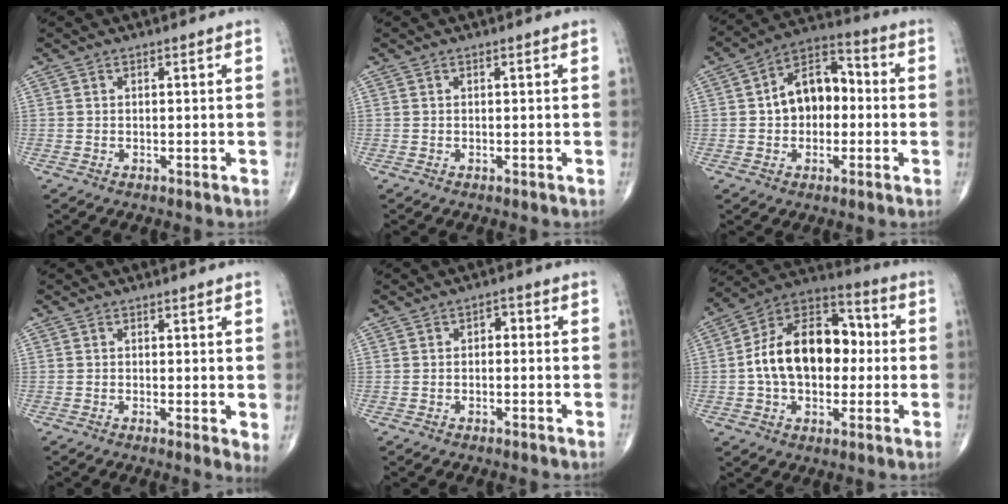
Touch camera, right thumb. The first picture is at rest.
{"total": 0.0}
{"total": 12.0, "force": [0.0, 8.1, 8.8], "torque": [-0.109, 0.036, -0.013]}
{"total": 2.8, "force": [0.2, 0.8, 2.7], "torque": [-0.041, -0.010, -0.001]}
{"total": 2.0, "force": [0.0, 1.4, 1.5], "torque": [-0.009, 0.010, -0.008]}
{"total": 19.4, "force": [0.3, 12.6, 14.8], "torque": [-0.214, 0.036, -0.003]}